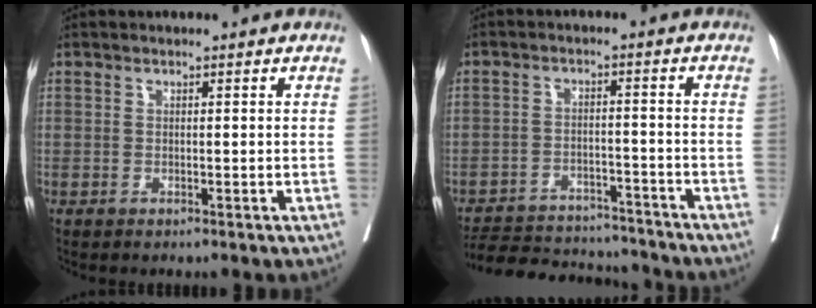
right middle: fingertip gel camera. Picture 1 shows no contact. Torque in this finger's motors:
{"motor_torque": [0.60, -1.13, 0.07, 0.00]}